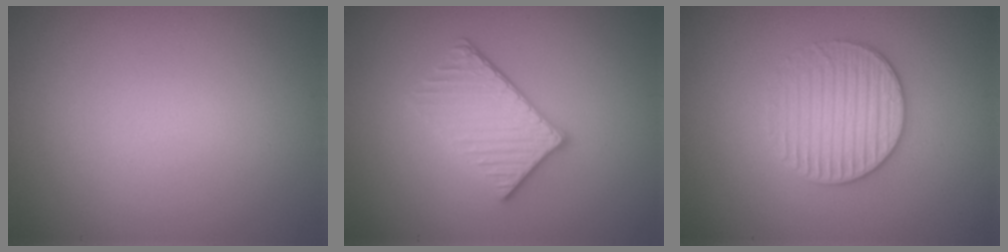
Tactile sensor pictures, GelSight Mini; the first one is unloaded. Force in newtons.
{"total": 3.8, "press": 3.2, "slide": 2.0}
{"total": 3.4, "press": 3.2, "slide": 1.1}